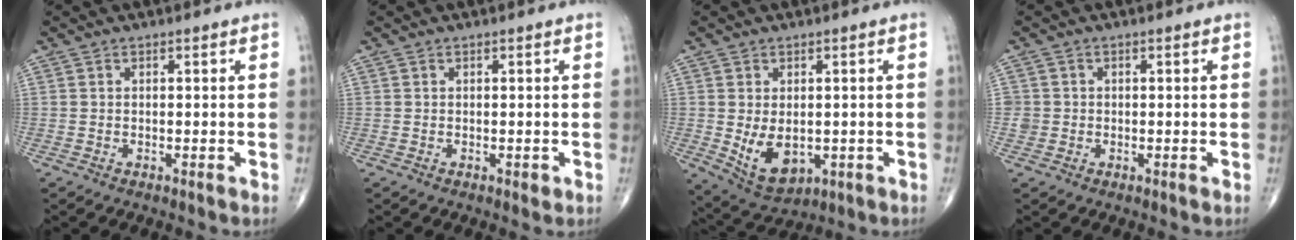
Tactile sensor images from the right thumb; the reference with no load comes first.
{"total": 0.6, "force": [-0.1, 0.4, 0.4], "torque": [-0.001, -0.001, -0.001]}
{"total": 8.4, "force": [-1.0, 5.4, 6.4], "torque": [-0.093, -0.014, 0.004]}
{"total": 1.9, "force": [-0.1, 1.9, 0.1], "torque": [0.011, 0.007, -0.002]}